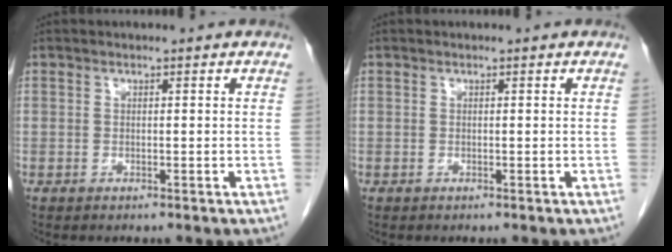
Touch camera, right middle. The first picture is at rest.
{"total": 0.0}